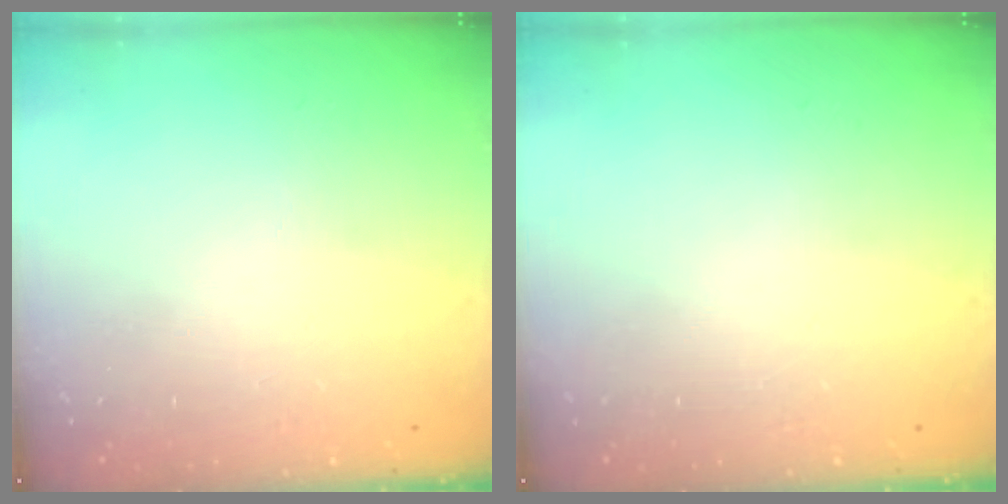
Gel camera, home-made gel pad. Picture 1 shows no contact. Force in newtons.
{"total": 0.0}